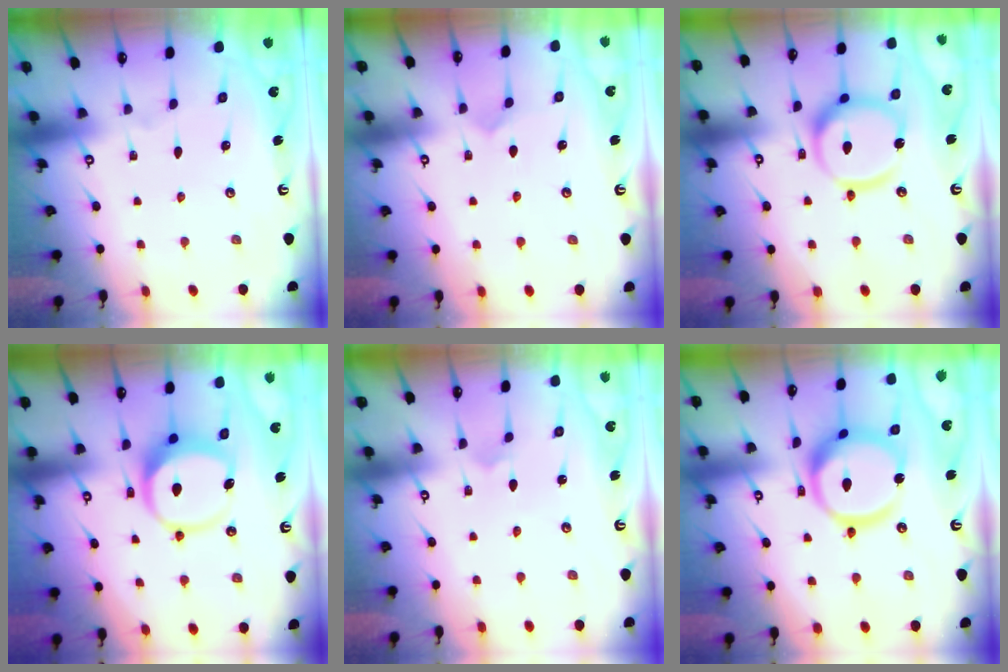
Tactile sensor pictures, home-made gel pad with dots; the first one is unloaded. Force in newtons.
{"total": 2.5, "press": 2.5, "slide": 0.2}
{"total": 16.9, "press": 16.8, "slide": 2.2}
{"total": 9.2, "press": 9.0, "slide": 1.6}
{"total": 1.9, "press": 1.9, "slide": 0.1}
{"total": 16.5, "press": 16.4, "slide": 1.6}